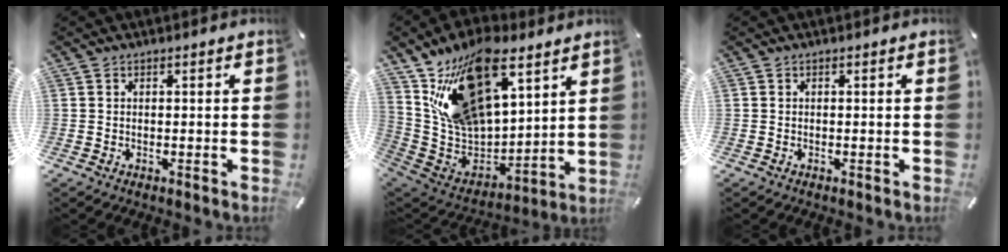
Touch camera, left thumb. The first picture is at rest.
{"total": 21.5, "force": [12.7, 12.3, 12.1], "torque": [-0.216, -0.068, 0.238]}
{"total": 0.0}